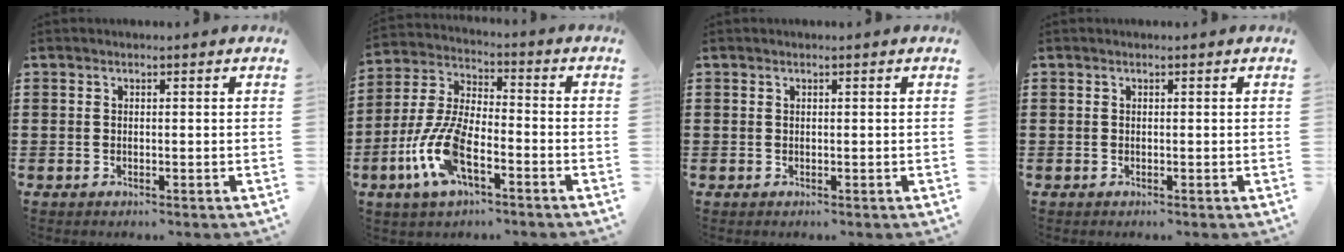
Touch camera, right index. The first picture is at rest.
{"total": 10.8, "force": [-4.6, 4.4, 8.7], "torque": [-0.218, -0.013, -0.091]}
{"total": 0.0}
{"total": 0.0}